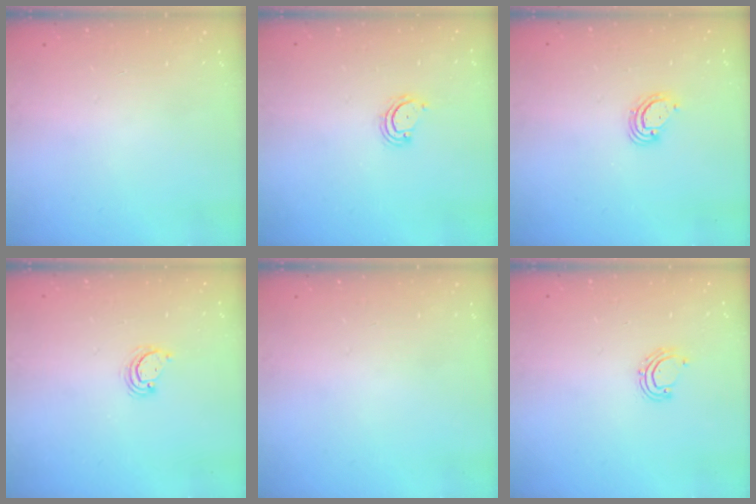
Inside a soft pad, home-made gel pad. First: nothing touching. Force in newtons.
{"total": 4.5, "press": 4.5, "slide": 0.4}
{"total": 3.6, "press": 3.6, "slide": 0.3}
{"total": 4.0, "press": 4.0, "slide": 0.4}
{"total": 0.0}
{"total": 6.5, "press": 6.3, "slide": 1.6}